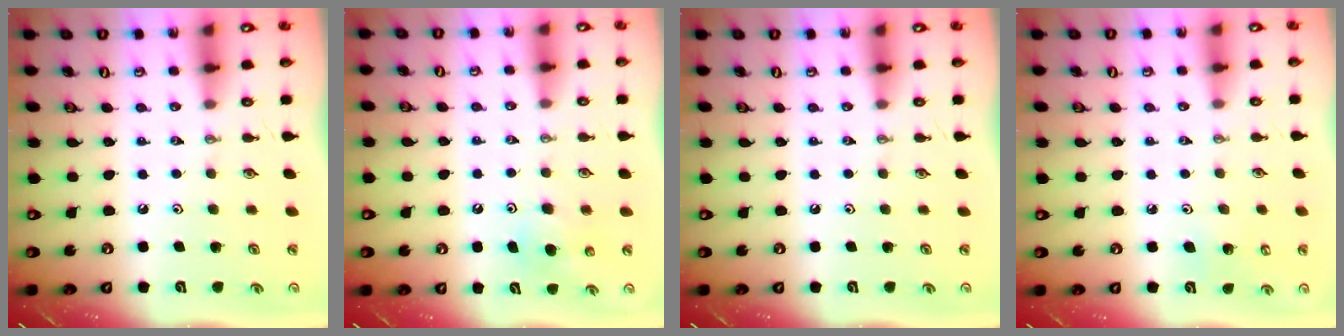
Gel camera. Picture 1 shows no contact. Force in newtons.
{"total": 5.5, "press": 5.4, "slide": 1.1}
{"total": 0.0}
{"total": 4.6, "press": 4.5, "slide": 1.0}